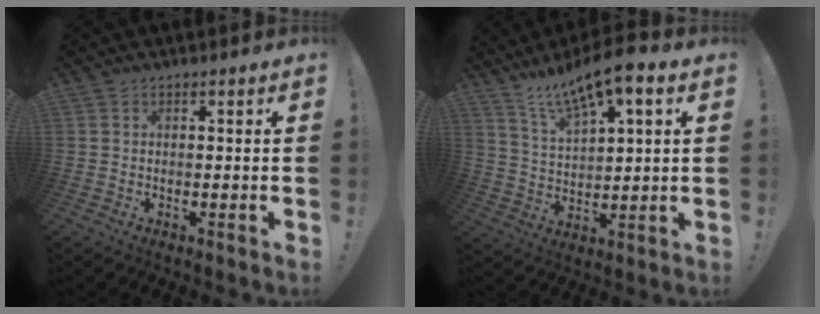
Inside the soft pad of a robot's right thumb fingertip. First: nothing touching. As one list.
[{"total": 11.7, "force": [8.5, 2.9, 7.6], "torque": [-0.135, -0.047, 0.146]}]